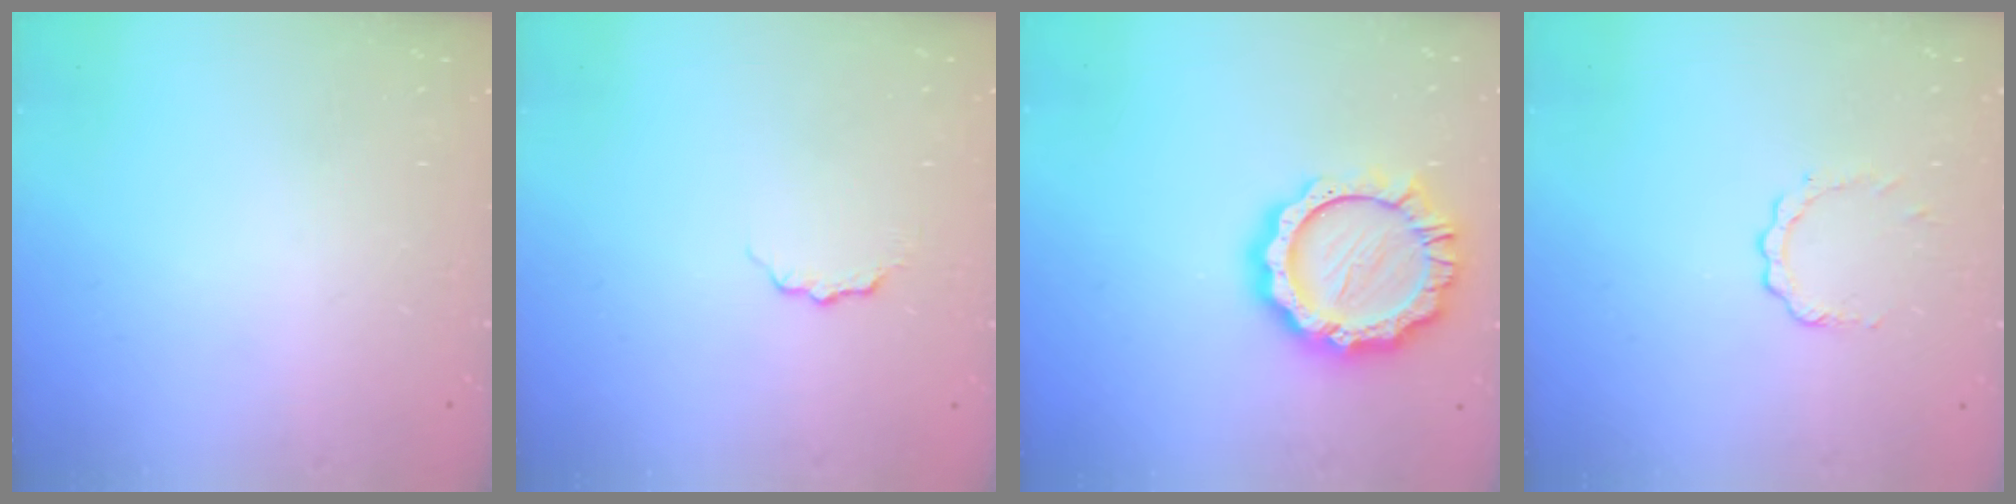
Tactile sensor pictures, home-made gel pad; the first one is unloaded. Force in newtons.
{"total": 4.0, "press": 3.9, "slide": 0.4}
{"total": 14.8, "press": 14.7, "slide": 1.4}
{"total": 3.4, "press": 3.4, "slide": 0.5}